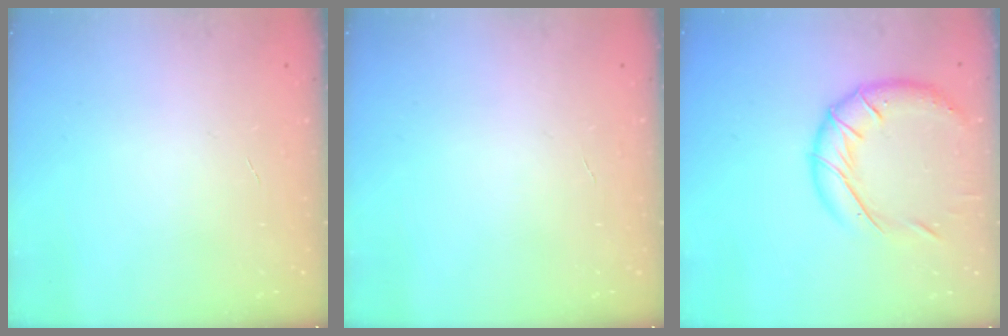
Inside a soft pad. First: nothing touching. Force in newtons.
{"total": 0.0}
{"total": 15.4, "press": 15.3, "slide": 1.7}